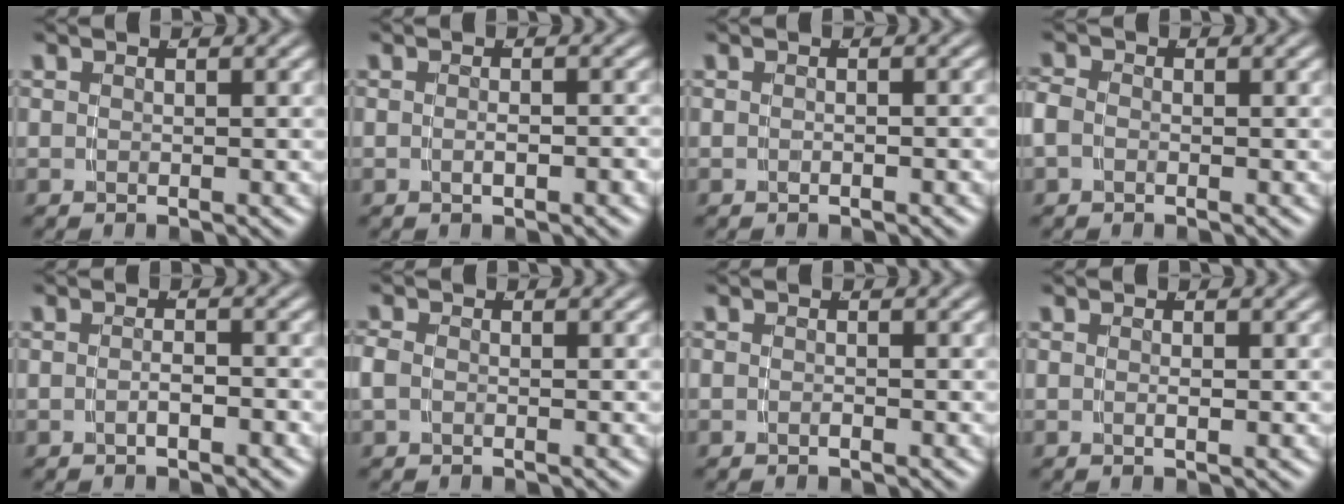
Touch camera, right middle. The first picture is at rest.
{"total": 1.1, "force": [-0.8, 0.0, 0.8], "torque": [-0.014, 0.001, -0.011]}
{"total": 0.8, "force": [-0.6, -0.5, 0.1], "torque": [-0.003, 0.003, -0.010]}
{"total": 1.6, "force": [-0.4, 1.3, 0.9], "torque": [-0.028, -0.006, -0.006]}
{"total": 1.4, "force": [-1.1, 0.0, 0.8], "torque": [-0.012, 0.002, -0.020]}
{"total": 1.4, "force": [-0.3, 1.0, 0.9], "torque": [-0.027, -0.005, -0.003]}
{"total": 0.6, "force": [-0.5, 0.4, 0.2], "torque": [-0.006, -0.001, -0.010]}
{"total": 0.6, "force": [-0.1, -0.2, 0.5], "torque": [-0.012, -0.005, 0.001]}